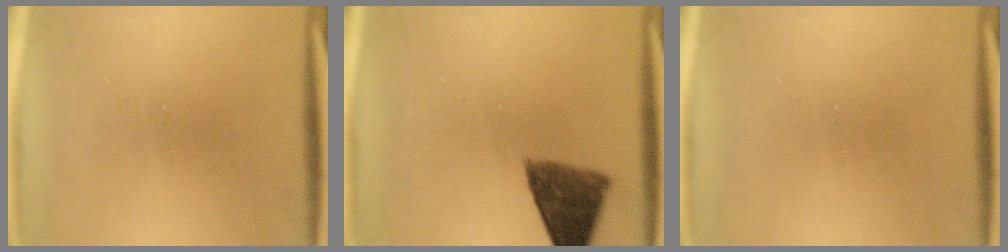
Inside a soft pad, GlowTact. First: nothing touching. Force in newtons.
{"total": 8.0}
{"total": 0.0}